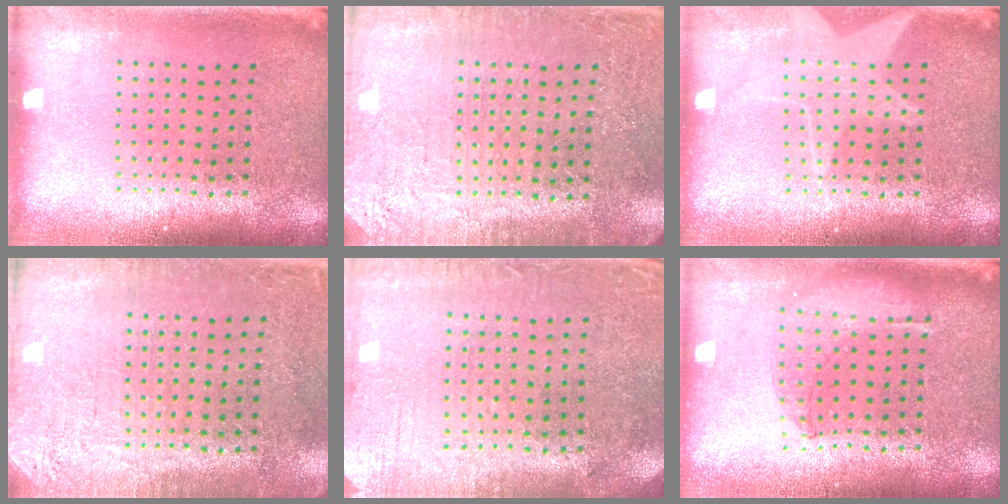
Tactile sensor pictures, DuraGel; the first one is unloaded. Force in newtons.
{"total": 2.8, "press": 2.8, "slide": 0.4}
{"total": 2.0, "press": 2.0, "slide": 0.4}
{"total": 2.7, "press": 2.4, "slide": 1.3}
{"total": 0.6, "press": 0.3, "slide": 0.5}
{"total": 0.9, "press": 0.9, "slide": 0.1}